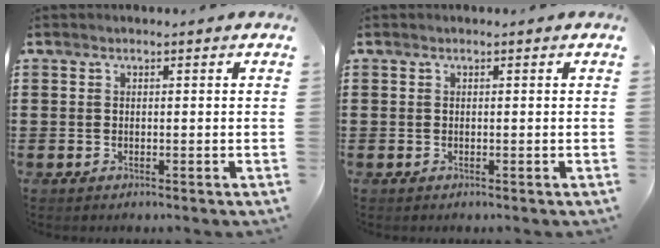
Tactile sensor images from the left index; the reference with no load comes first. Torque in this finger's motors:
{"motor_torque": [0.00, 0.00, 0.00, 0.01]}